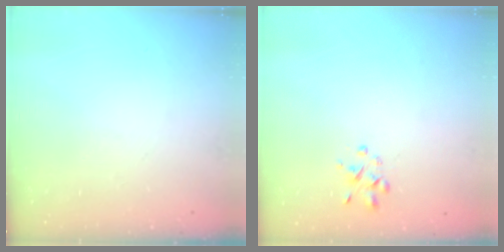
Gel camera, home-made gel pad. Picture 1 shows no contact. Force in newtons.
{"total": 1.8, "press": 1.8, "slide": 0.5}